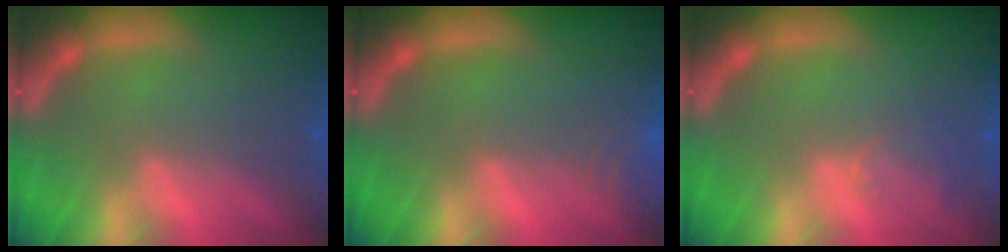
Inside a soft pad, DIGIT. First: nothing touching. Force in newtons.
{"total": 3.0}
{"total": 2.0}